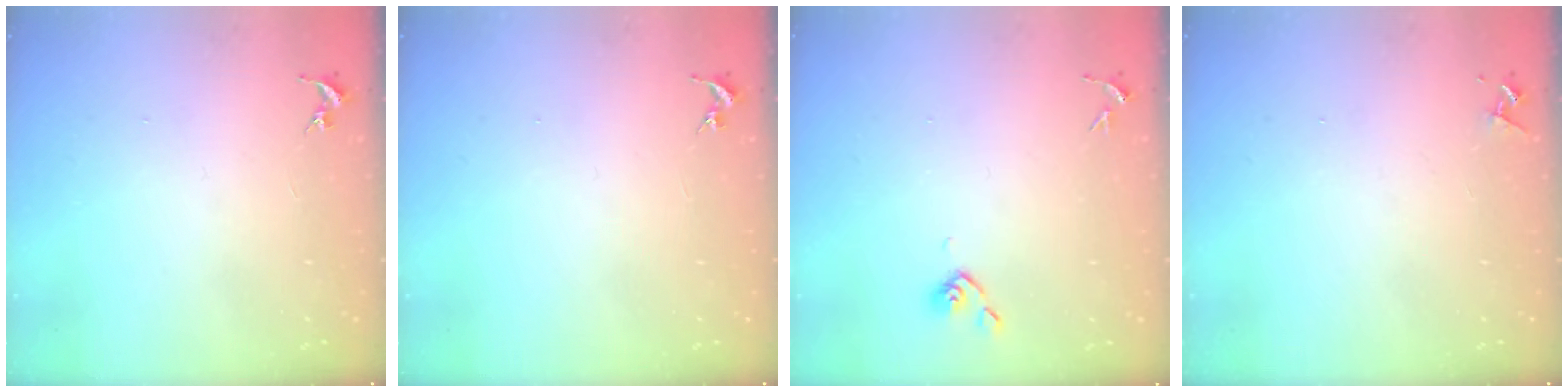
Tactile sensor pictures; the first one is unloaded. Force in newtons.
{"total": 0.0}
{"total": 3.8, "press": 3.7, "slide": 0.8}
{"total": 4.2, "press": 4.2, "slide": 0.5}